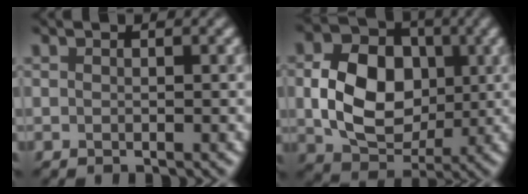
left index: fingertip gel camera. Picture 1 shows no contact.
{"total": 7.6, "force": [0.2, 5.8, 4.8], "torque": [-0.090, -0.004, 0.009]}